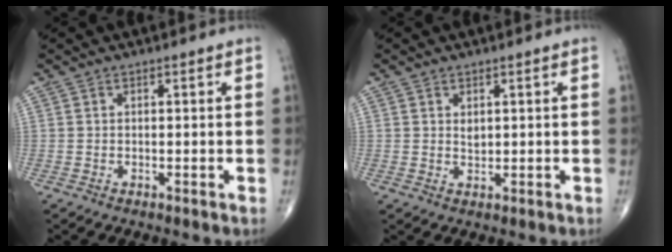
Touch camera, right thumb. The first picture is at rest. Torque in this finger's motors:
{"motor_torque": [0.63, 0.60, 0.37, -0.23, 0.00]}